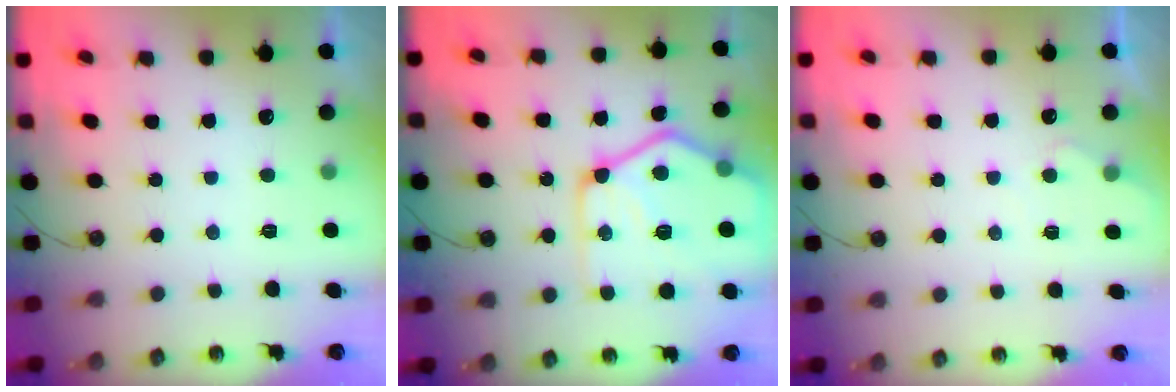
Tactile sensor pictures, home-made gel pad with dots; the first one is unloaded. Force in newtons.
{"total": 21.2, "press": 21.1, "slide": 2.6}
{"total": 3.8, "press": 3.7, "slide": 0.5}